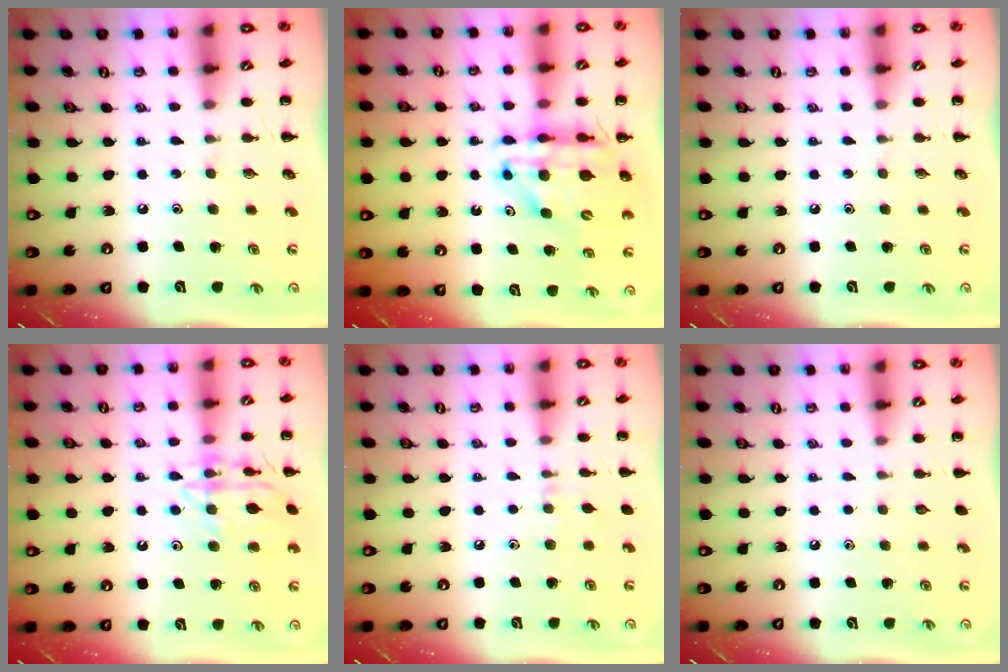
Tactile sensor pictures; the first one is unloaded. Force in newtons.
{"total": 12.9, "press": 12.2, "slide": 3.9}
{"total": 0.0}
{"total": 14.5, "press": 14.4, "slide": 0.8}
{"total": 5.3, "press": 5.0, "slide": 1.8}
{"total": 0.0}